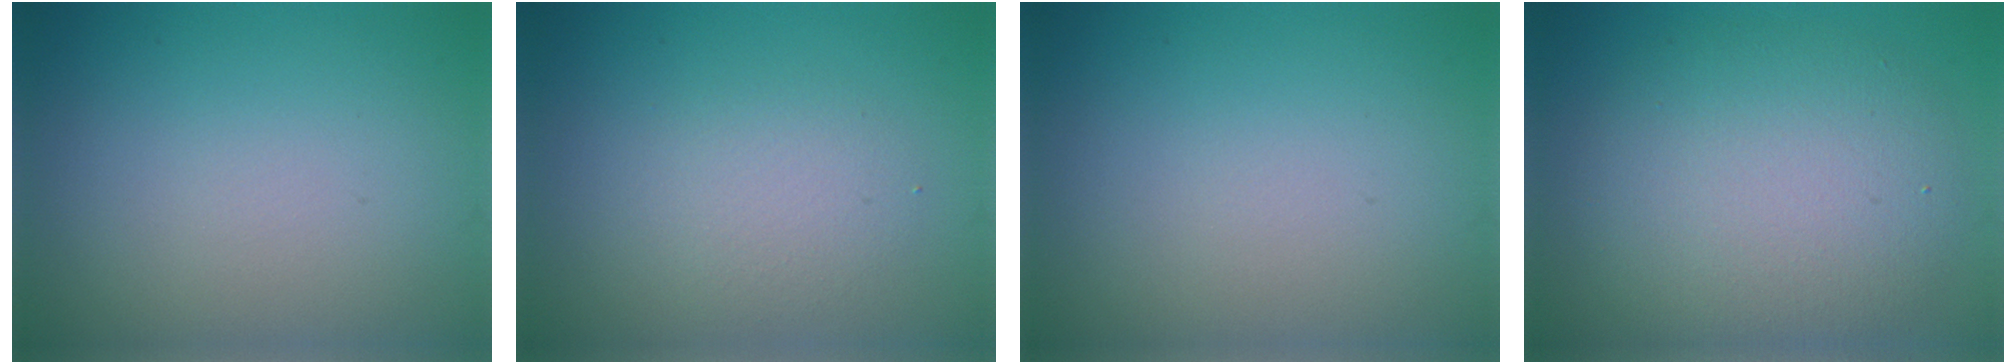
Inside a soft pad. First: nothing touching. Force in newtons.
{"total": 2.3, "press": 2.3, "slide": 0.1}
{"total": 0.0}
{"total": 7.5, "press": 7.5, "slide": 0.3}